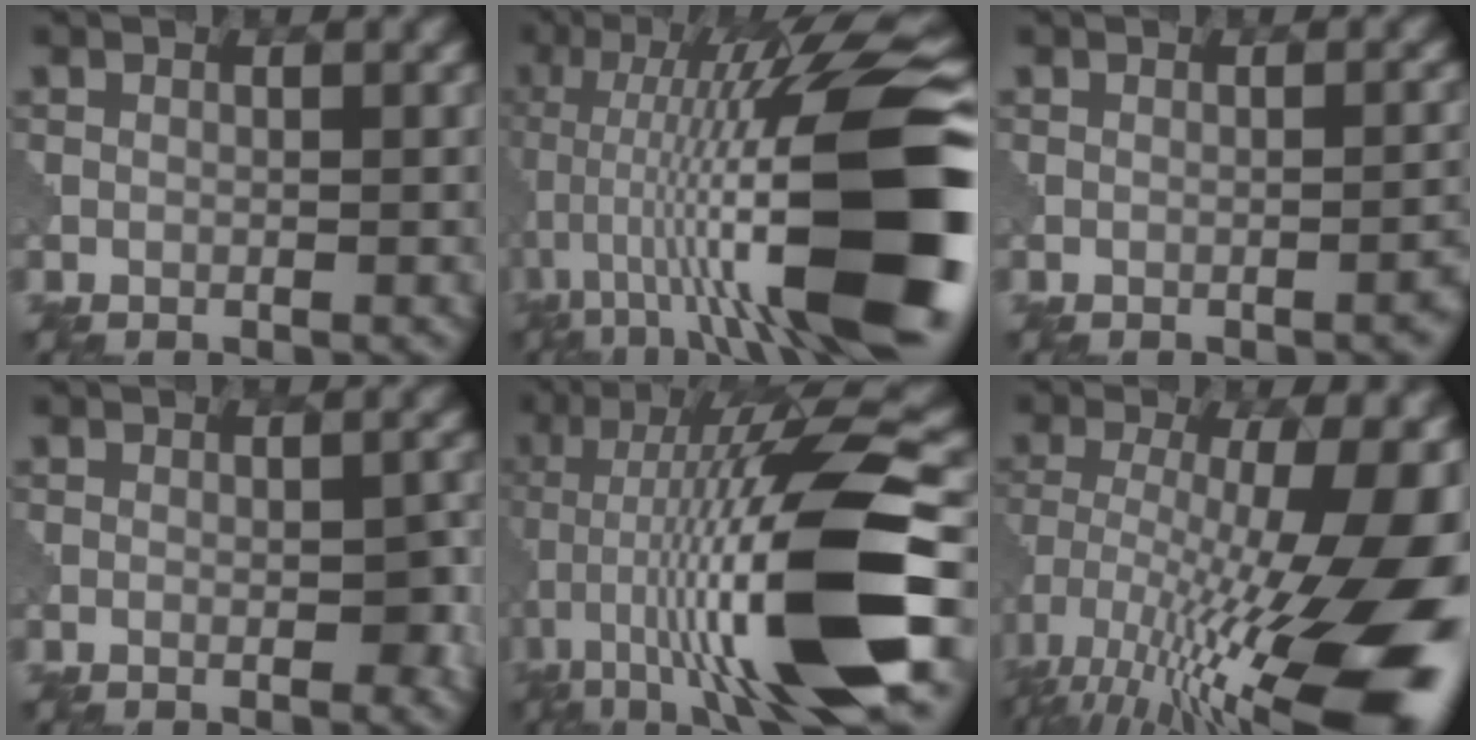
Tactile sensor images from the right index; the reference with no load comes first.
{"total": 16.6, "force": [-2.6, 4.0, 15.9], "torque": [-0.245, 0.038, -0.043]}
{"total": 1.7, "force": [-0.7, 0.6, 1.4], "torque": [-0.010, 0.006, -0.011]}
{"total": 2.0, "force": [-0.5, 0.8, 1.8], "torque": [-0.021, 0.001, -0.007]}
{"total": 14.3, "force": [-3.6, 2.7, 13.5], "torque": [-0.226, 0.016, -0.056]}
{"total": 19.1, "force": [-6.8, 5.9, 16.8], "torque": [-0.265, 0.010, -0.115]}